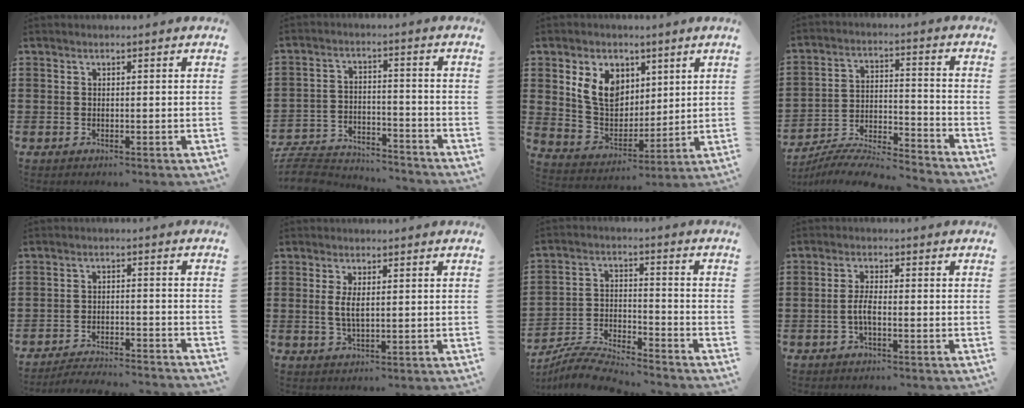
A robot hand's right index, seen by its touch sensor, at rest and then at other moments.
{"total": 6.9, "force": [-6.7, 0.9, 1.4], "torque": [-0.044, 0.004, -0.135]}
{"total": 8.4, "force": [3.5, 6.3, 4.3], "torque": [-0.111, 0.012, 0.065]}
{"total": 6.8, "force": [-6.4, 0.7, 2.0], "torque": [-0.045, -0.003, -0.130]}
{"total": 3.5, "force": [-3.5, 0.0, 0.4], "torque": [-0.013, 0.002, -0.074]}
{"total": 3.1, "force": [0.5, 1.1, 2.9], "torque": [-0.065, 0.001, 0.004]}
{"total": 6.3, "force": [-6.2, 0.3, 1.2], "torque": [-0.038, -0.001, -0.124]}
{"total": 3.1, "force": [-0.9, 1.0, 2.9], "torque": [-0.066, 0.000, -0.022]}